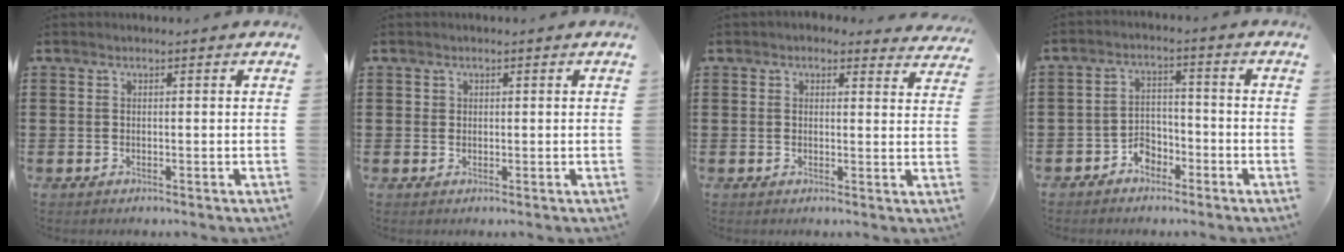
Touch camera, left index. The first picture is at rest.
{"total": 0.8, "force": [0.4, 0.7, 0.1], "torque": [-0.003, 0.004, 0.009]}
{"total": 2.2, "force": [2.0, 0.7, 0.4], "torque": [-0.008, -0.004, 0.035]}
{"total": 3.7, "force": [-3.0, 2.0, 1.0], "torque": [-0.023, 0.011, -0.061]}